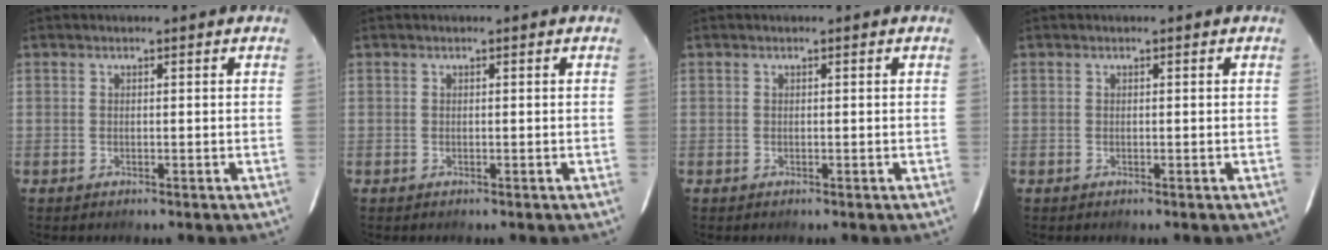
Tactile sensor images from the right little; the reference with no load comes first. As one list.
[{"total": 0.0}, {"total": 0.0}, {"total": 0.0}]